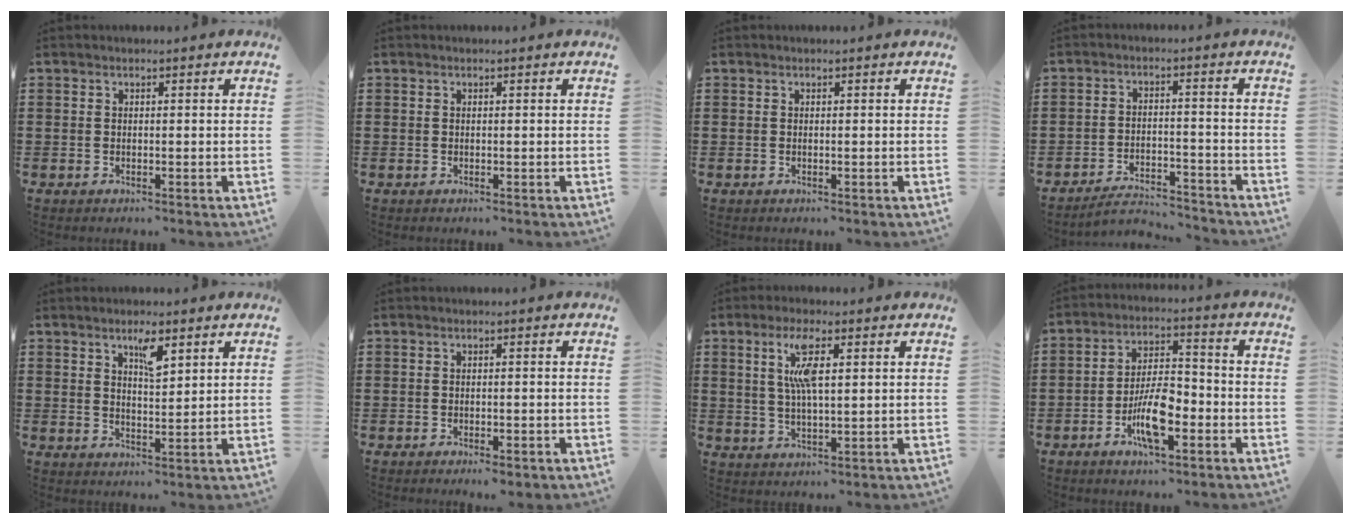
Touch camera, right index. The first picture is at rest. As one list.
[{"total": 0.0}, {"total": 0.0}, {"total": 4.1, "force": [-4.0, 0.7, 0.9], "torque": [-0.017, 0.006, -0.080]}, {"total": 4.2, "force": [2.6, 1.1, 3.1], "torque": [-0.044, -0.004, 0.038]}, {"total": 1.0, "force": [-0.8, 0.2, 0.6], "torque": [-0.013, -0.003, -0.015]}, {"total": 6.4, "force": [2.0, 1.7, 5.8], "torque": [-0.129, 0.005, 0.029]}, {"total": 8.9, "force": [-3.7, 3.2, 7.5], "torque": [-0.152, 0.000, -0.070]}]